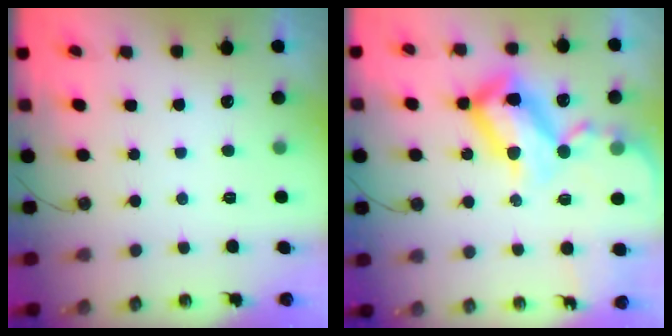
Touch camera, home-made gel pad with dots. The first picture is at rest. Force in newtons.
{"total": 26.2, "press": 26.1, "slide": 2.5}